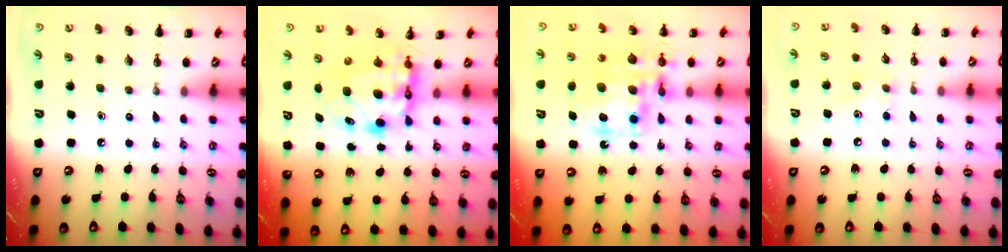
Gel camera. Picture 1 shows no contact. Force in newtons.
{"total": 7.5, "press": 7.2, "slide": 2.1}
{"total": 16.2, "press": 15.8, "slide": 3.6}
{"total": 5.5, "press": 5.4, "slide": 1.3}